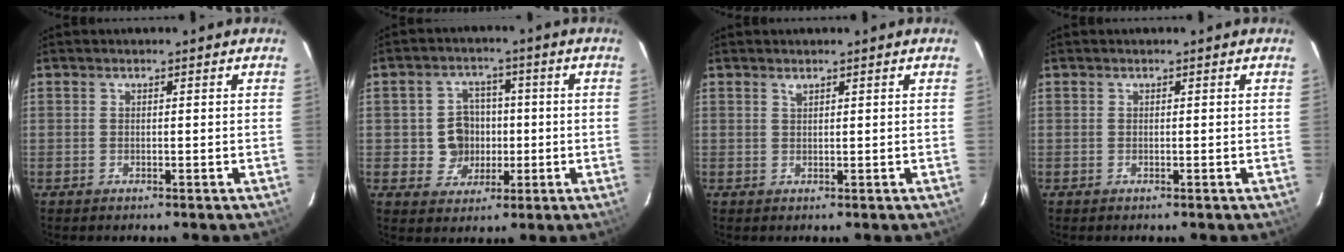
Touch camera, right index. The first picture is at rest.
{"total": 6.9, "force": [-0.7, 6.6, 1.8], "torque": [-0.043, 0.014, -0.005]}
{"total": 0.7, "force": [0.6, 0.2, 0.4], "torque": [-0.006, 0.001, 0.012]}
{"total": 0.0}